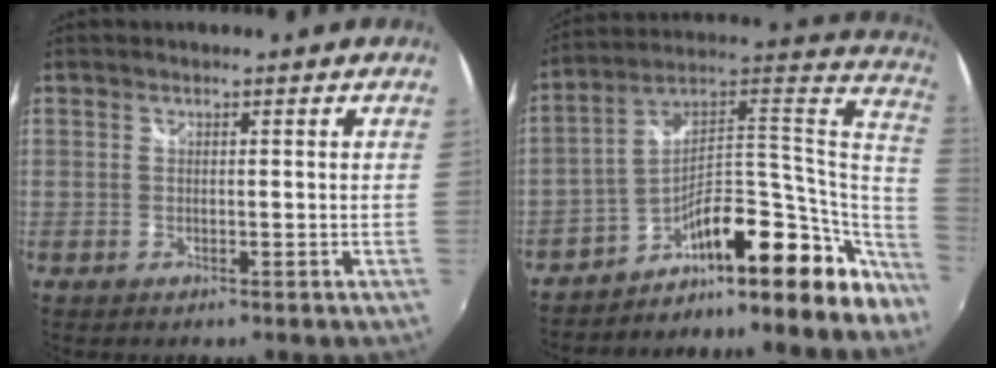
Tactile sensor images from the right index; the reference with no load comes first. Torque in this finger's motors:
{"motor_torque": [0.69, -0.69, 0.64, 0.06]}